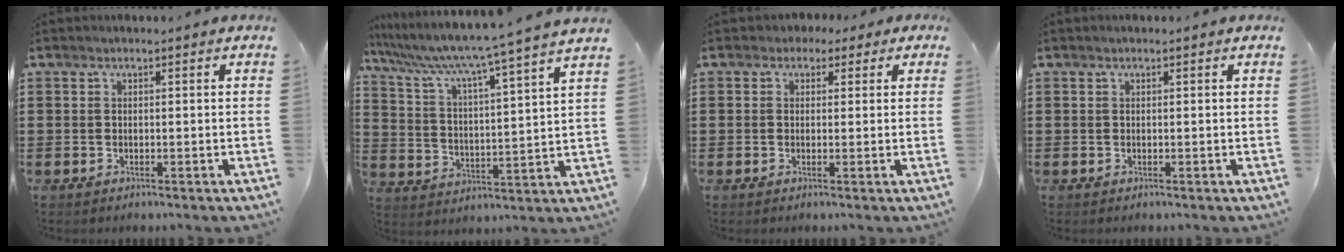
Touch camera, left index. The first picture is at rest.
{"total": 6.0, "force": [5.1, -1.4, 2.9], "torque": [-0.083, -0.053, 0.074]}
{"total": 1.7, "force": [0.6, 1.5, 0.5], "torque": [-0.017, 0.011, 0.009]}
{"total": 0.0}